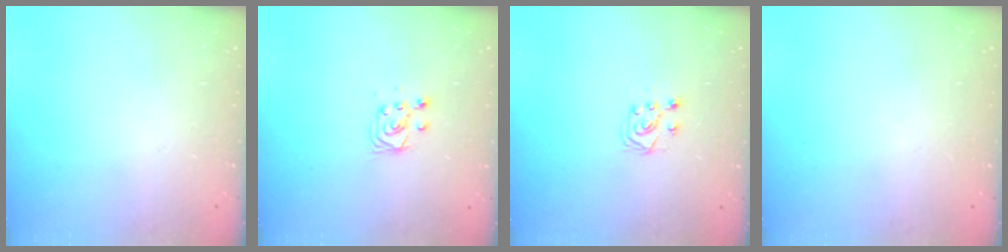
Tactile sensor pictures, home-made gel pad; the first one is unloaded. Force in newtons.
{"total": 4.9, "press": 4.8, "slide": 0.5}
{"total": 7.3, "press": 7.2, "slide": 0.5}
{"total": 0.0}